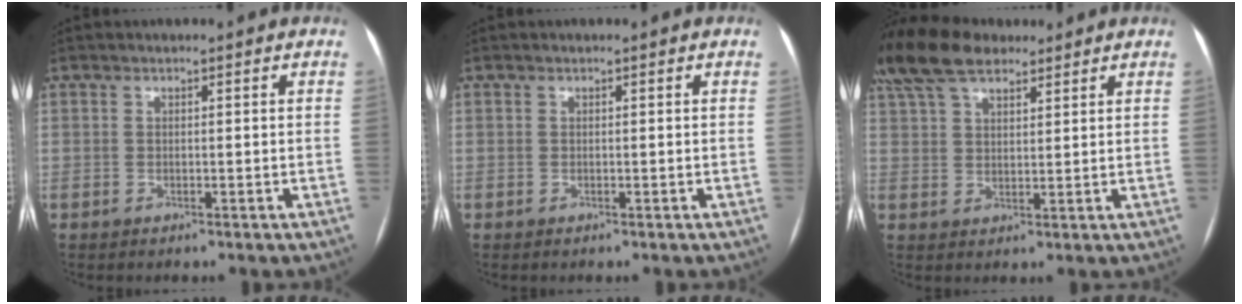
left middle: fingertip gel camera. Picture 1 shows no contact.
{"total": 0.0}
{"total": 11.6, "force": [9.1, 4.5, 5.5], "torque": [-0.118, 0.046, 0.170]}